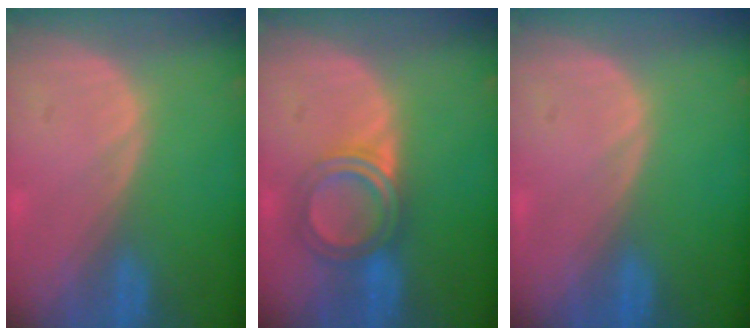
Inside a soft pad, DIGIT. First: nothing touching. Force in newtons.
{"total": 5.0, "press": 5.0, "slide": 0.4}
{"total": 0.0}